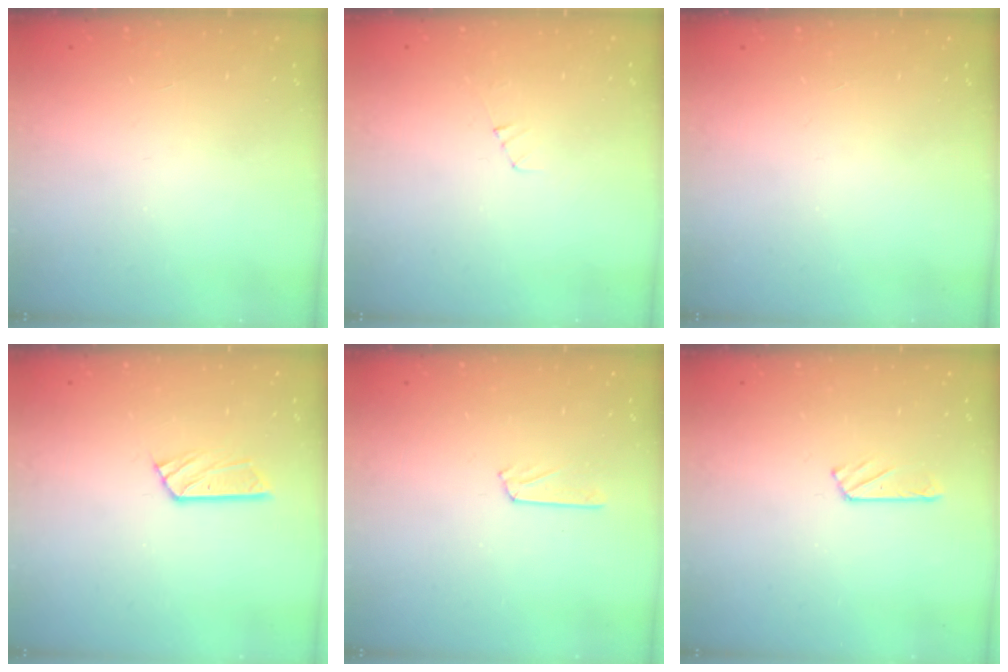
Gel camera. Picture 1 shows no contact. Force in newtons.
{"total": 3.8, "press": 3.8, "slide": 0.3}
{"total": 0.0}
{"total": 4.8, "press": 4.8, "slide": 0.4}
{"total": 4.1, "press": 4.1, "slide": 0.5}
{"total": 2.4, "press": 2.3, "slide": 0.3}